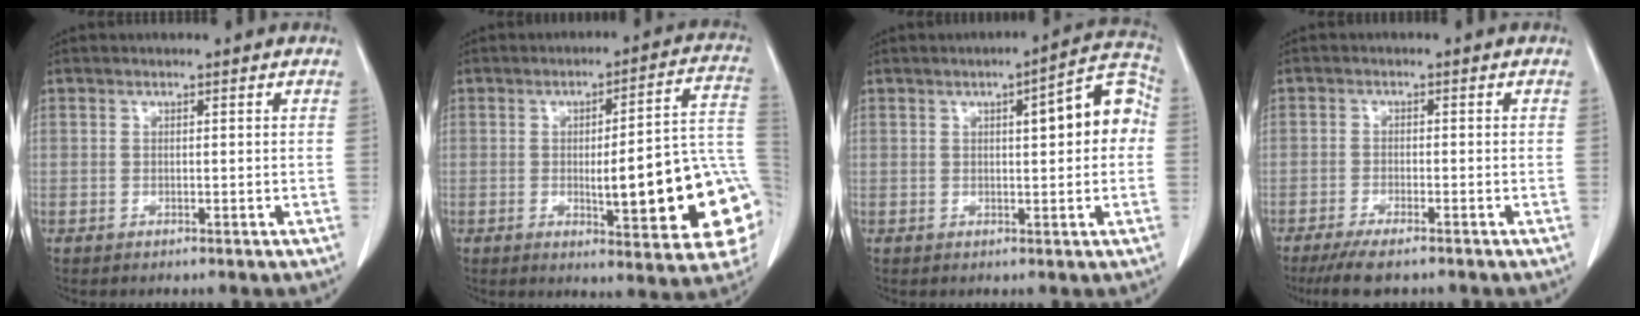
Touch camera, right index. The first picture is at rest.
{"total": 18.7, "force": [-3.4, 3.0, 18.1], "torque": [-0.148, 0.026, -0.030]}
{"total": 8.6, "force": [1.2, 2.0, 8.3], "torque": [-0.104, 0.029, 0.010]}
{"total": 5.2, "force": [-4.2, 0.9, 3.0], "torque": [-0.051, -0.011, -0.067]}